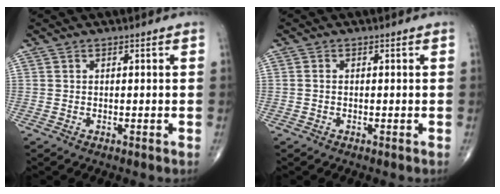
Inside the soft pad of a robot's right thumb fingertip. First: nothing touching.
{"total": 0.6, "force": [-0.1, 0.4, 0.4], "torque": [-0.007, 0.001, -0.006]}